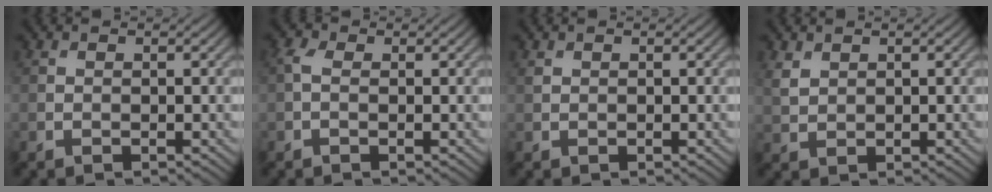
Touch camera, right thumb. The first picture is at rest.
{"total": 1.7, "force": [0.0, 1.0, 1.4], "torque": [-0.036, 0.005, -0.007]}
{"total": 0.5, "force": [0.4, 0.3, 0.2], "torque": [-0.008, -0.001, 0.010]}
{"total": 2.1, "force": [1.3, 1.3, 1.0], "torque": [-0.031, -0.001, 0.031]}